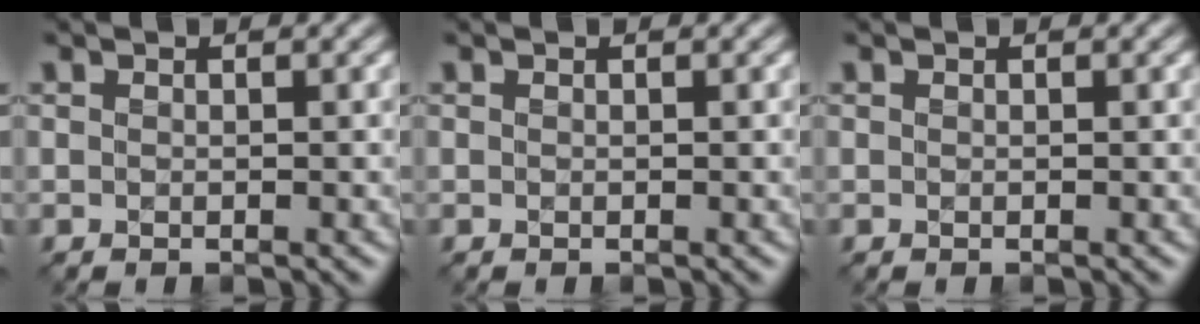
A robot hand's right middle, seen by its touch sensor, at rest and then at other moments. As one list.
[{"total": 0.0}, {"total": 0.0}]